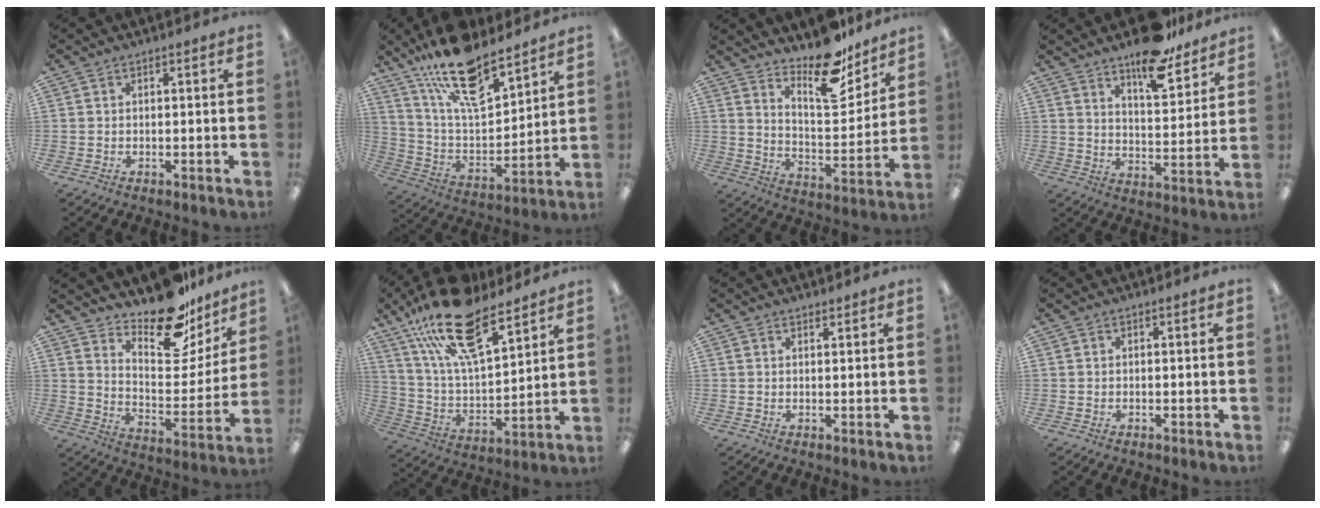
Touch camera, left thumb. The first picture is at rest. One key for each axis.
{"total": 19.2, "fx": 14.4, "fy": 7.1, "fz": 10.6, "tx": -0.187, "ty": -0.086, "tz": 0.249}
{"total": 18.6, "fx": 14.2, "fy": 7.5, "fz": 9.5, "tx": -0.134, "ty": -0.097, "tz": 0.240}
{"total": 12.9, "fx": 10.8, "fy": 3.8, "fz": 6.0, "tx": -0.077, "ty": -0.077, "tz": 0.189}
{"total": 19.2, "fx": 15.7, "fy": 7.3, "fz": 8.2, "tx": -0.108, "ty": -0.120, "tz": 0.268}
{"total": 22.4, "fx": 15.3, "fy": 8.9, "fz": 13.8, "tx": -0.246, "ty": -0.075, "tz": 0.269}
{"total": 1.1, "fx": 1.1, "fy": 0.2, "fz": 0.0, "tx": 0.008, "ty": -0.004, "tz": 0.019}
{"total": 0.0}